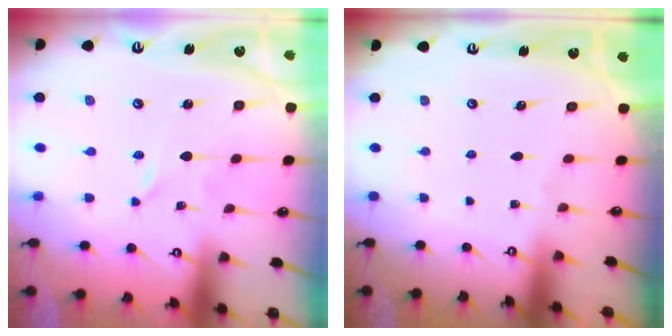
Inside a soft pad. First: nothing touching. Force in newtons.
{"total": 0.0}